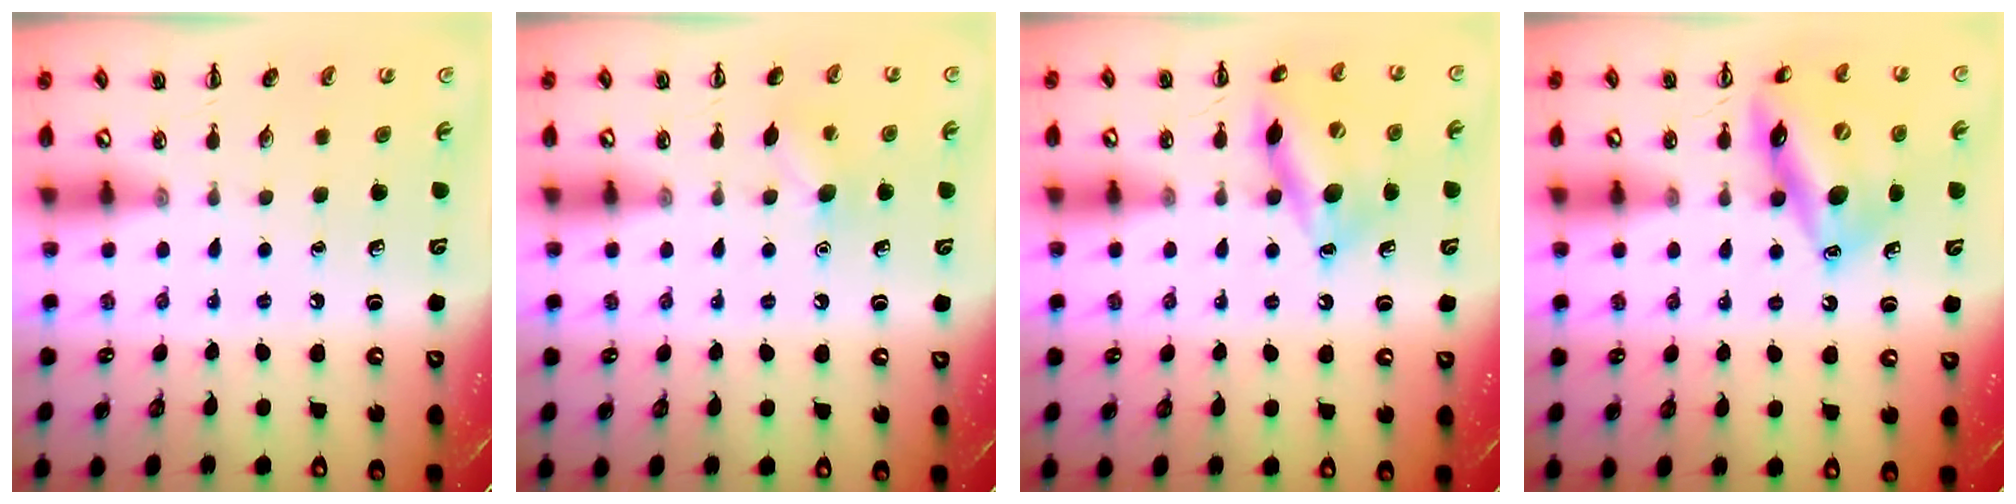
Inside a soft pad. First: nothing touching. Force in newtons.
{"total": 8.1, "press": 7.9, "slide": 1.7}
{"total": 14.8, "press": 14.5, "slide": 2.7}
{"total": 16.0, "press": 15.4, "slide": 4.0}